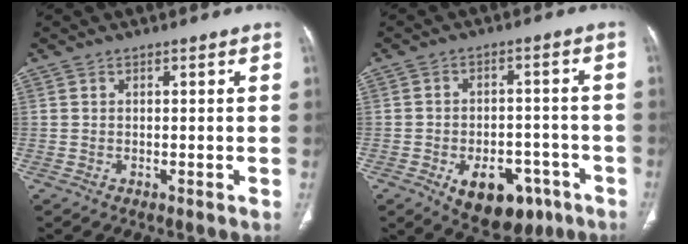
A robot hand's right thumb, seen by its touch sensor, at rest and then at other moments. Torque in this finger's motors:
{"motor_torque": [1.14, 1.38, 0.10, -0.02, 0.31]}